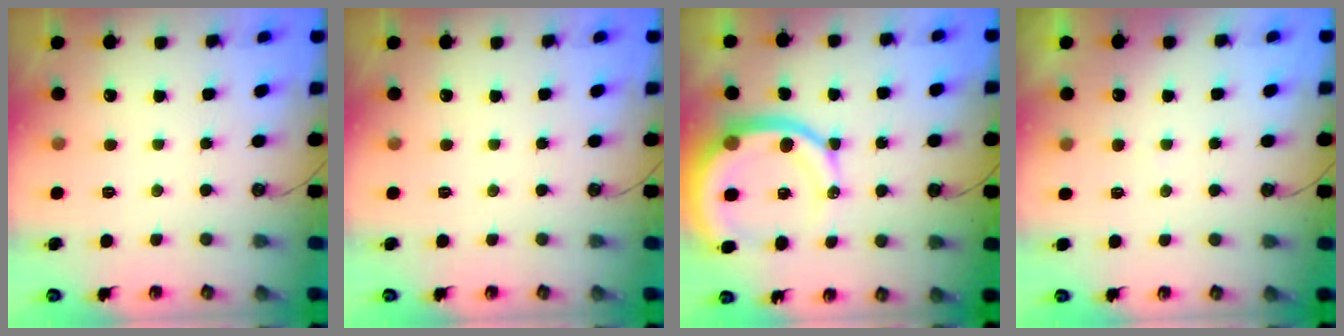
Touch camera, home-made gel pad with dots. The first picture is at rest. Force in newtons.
{"total": 0.0}
{"total": 14.2, "press": 14.1, "slide": 1.9}
{"total": 3.0, "press": 2.9, "slide": 0.3}